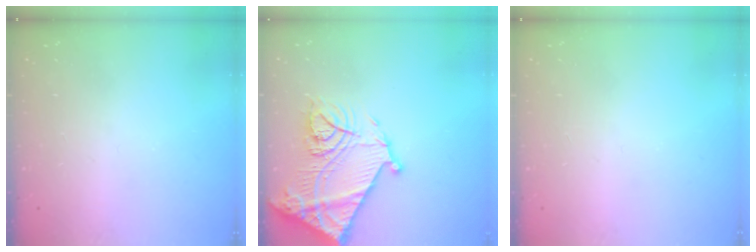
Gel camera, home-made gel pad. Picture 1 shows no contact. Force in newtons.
{"total": 22.6, "press": 22.5, "slide": 2.0}
{"total": 0.0}